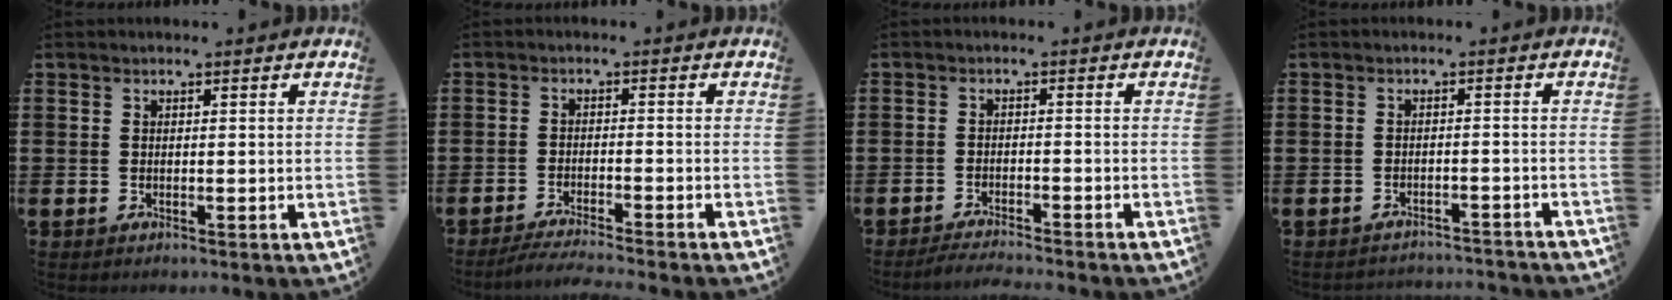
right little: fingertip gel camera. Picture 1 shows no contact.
{"total": 2.5, "force": [-2.2, -0.3, 1.1], "torque": [-0.016, 0.000, -0.041]}
{"total": 1.9, "force": [-1.8, -0.2, 0.5], "torque": [-0.007, 0.004, -0.036]}
{"total": 1.6, "force": [-1.6, -0.1, -0.1], "torque": [-0.003, 0.004, -0.035]}